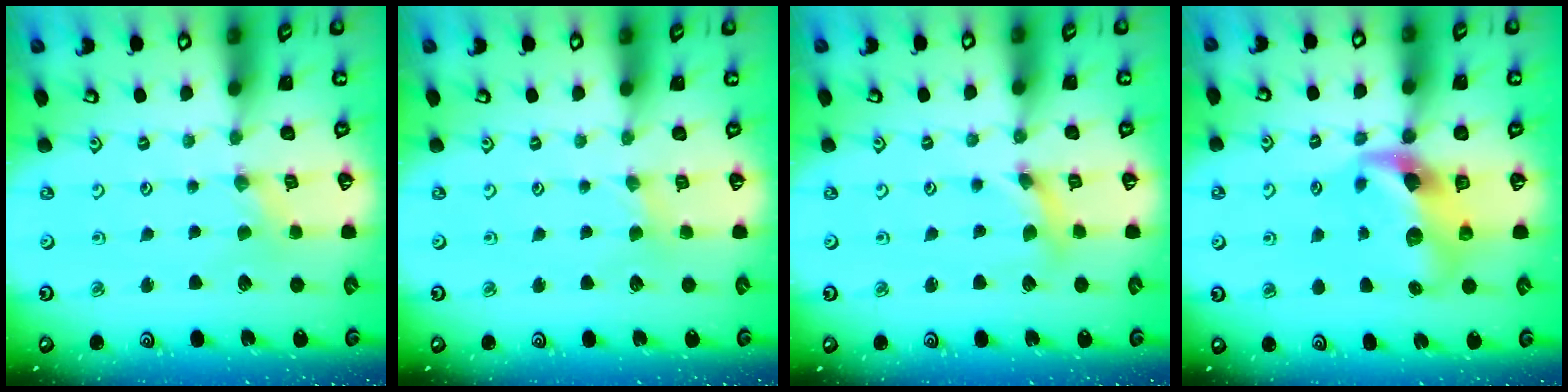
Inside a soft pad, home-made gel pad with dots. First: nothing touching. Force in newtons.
{"total": 1.7, "press": 1.6, "slide": 0.4}
{"total": 3.5, "press": 3.5, "slide": 0.5}
{"total": 11.5, "press": 11.4, "slide": 1.5}